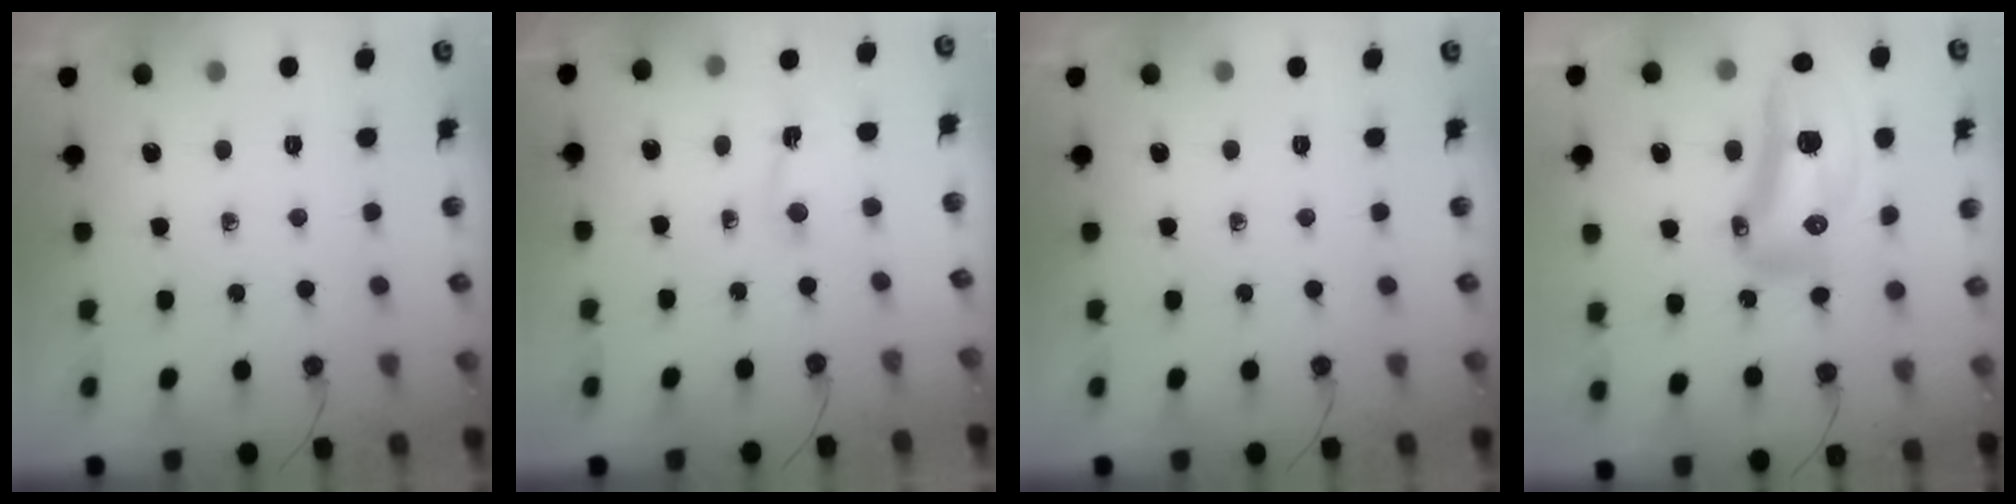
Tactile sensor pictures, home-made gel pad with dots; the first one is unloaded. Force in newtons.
{"total": 1.4, "press": 1.4, "slide": 0.1}
{"total": 0.0}
{"total": 21.1, "press": 18.8, "slide": 9.5}